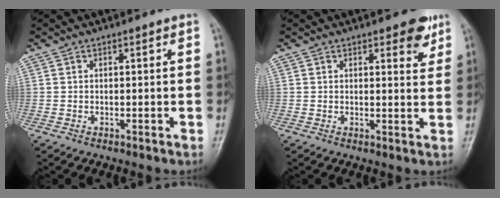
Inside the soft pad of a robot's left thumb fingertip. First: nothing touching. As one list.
[{"total": 4.3, "force": [2.5, 1.8, 2.9], "torque": [-0.023, -0.013, 0.028]}]